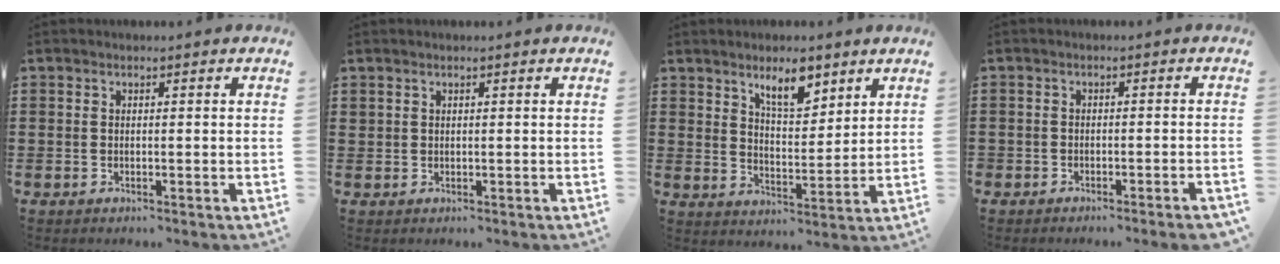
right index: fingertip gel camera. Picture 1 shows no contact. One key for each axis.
{"total": 0.7, "fx": 0.5, "fy": 0.5, "fz": 0.2, "tx": -0.006, "ty": 0.001, "tz": 0.010}
{"total": 6.2, "fx": 4.6, "fy": 2.3, "fz": 3.5, "tx": -0.048, "ty": -0.012, "tz": 0.076}
{"total": 2.0, "fx": -2.0, "fy": 0.0, "fz": 0.4, "tx": -0.008, "ty": 0.000, "tz": -0.041}